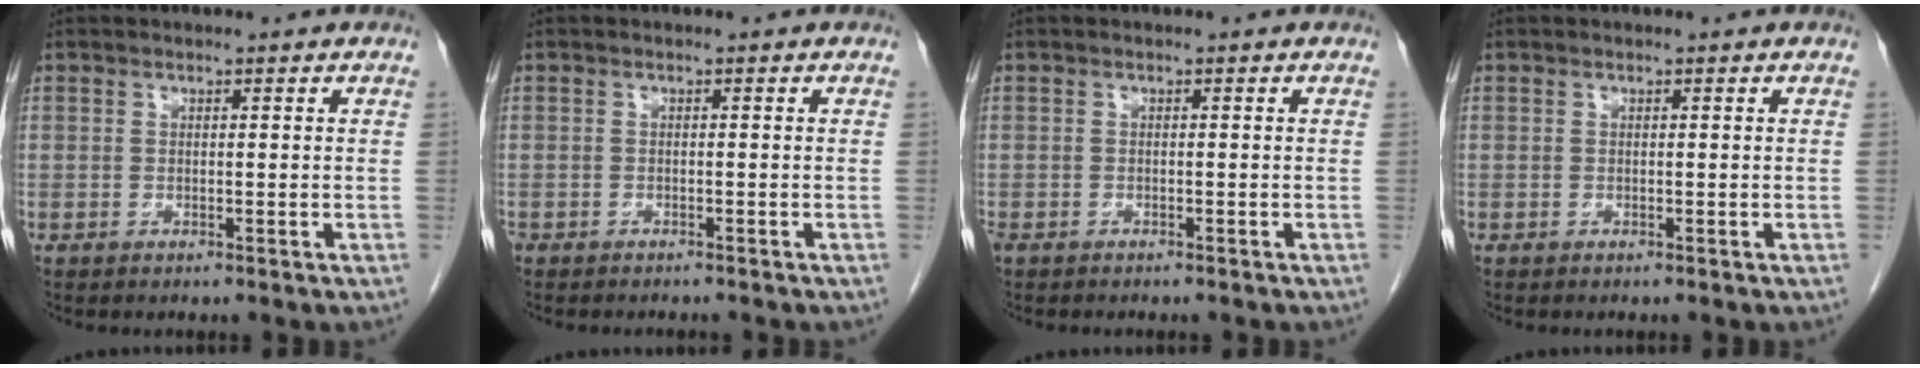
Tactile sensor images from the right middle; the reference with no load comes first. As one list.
[{"total": 3.3, "force": [-2.9, 1.2, 1.0], "torque": [-0.015, -0.005, -0.040]}, {"total": 2.8, "force": [-2.3, 1.0, 1.2], "torque": [-0.022, -0.007, -0.030]}, {"total": 0.0}]